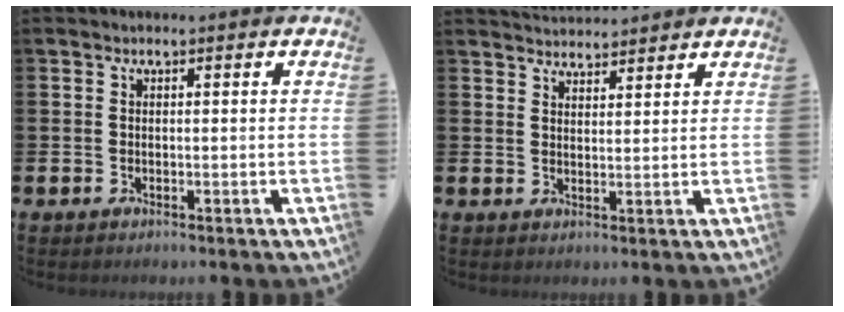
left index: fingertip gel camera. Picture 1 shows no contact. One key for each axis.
{"total": 3.4, "fx": 3.3, "fy": 0.6, "fz": -0.2, "tx": -0.005, "ty": -0.015, "tz": 0.061}